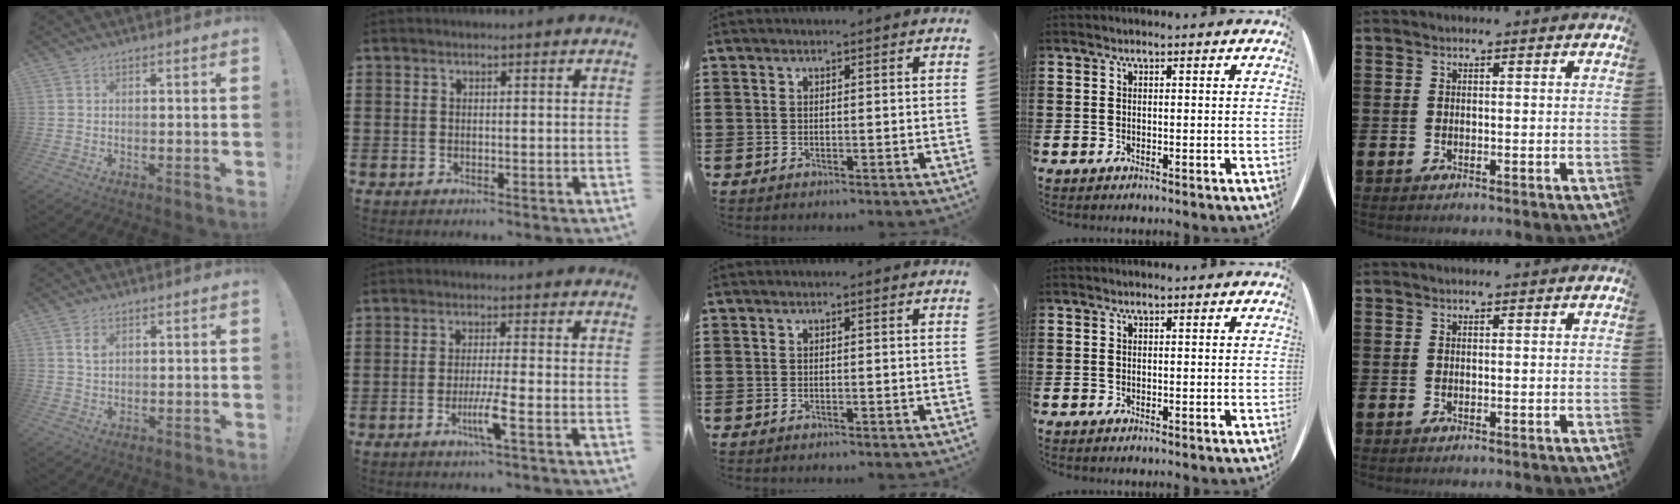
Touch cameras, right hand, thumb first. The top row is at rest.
{"thumb": {"total": 2.5, "force": [1.1, 1.6, 1.5], "torque": [-0.009, -0.007, 0.015]}, "index": {"total": 4.6, "force": [-2.0, -0.3, 4.1], "torque": [-0.083, -0.021, -0.038]}}